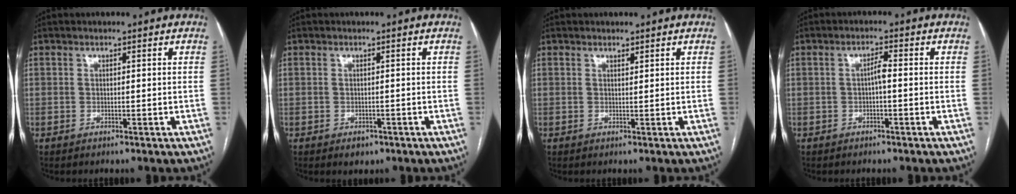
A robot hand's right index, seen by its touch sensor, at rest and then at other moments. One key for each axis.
{"total": 1.7, "fx": -1.0, "fy": 1.2, "fz": 0.7, "tx": -0.007, "ty": 0.002, "tz": -0.005}
{"total": 0.5, "fx": 0.5, "fy": 0.1, "fz": 0.2, "tx": -0.007, "ty": -0.003, "tz": 0.009}
{"total": 2.0, "fx": -0.3, "fy": 0.3, "fz": 1.9, "tx": -0.032, "ty": 0.005, "tz": -0.005}